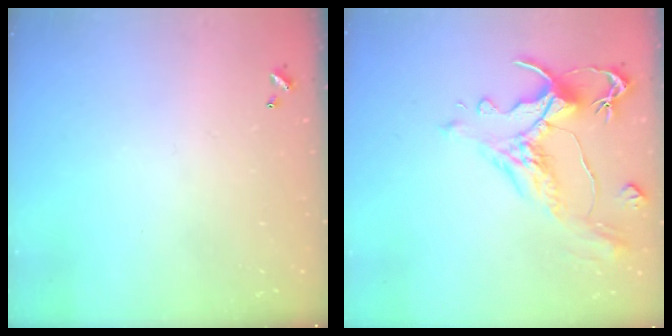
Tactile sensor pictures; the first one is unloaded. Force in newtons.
{"total": 1.5, "press": 0.2, "slide": 1.5}